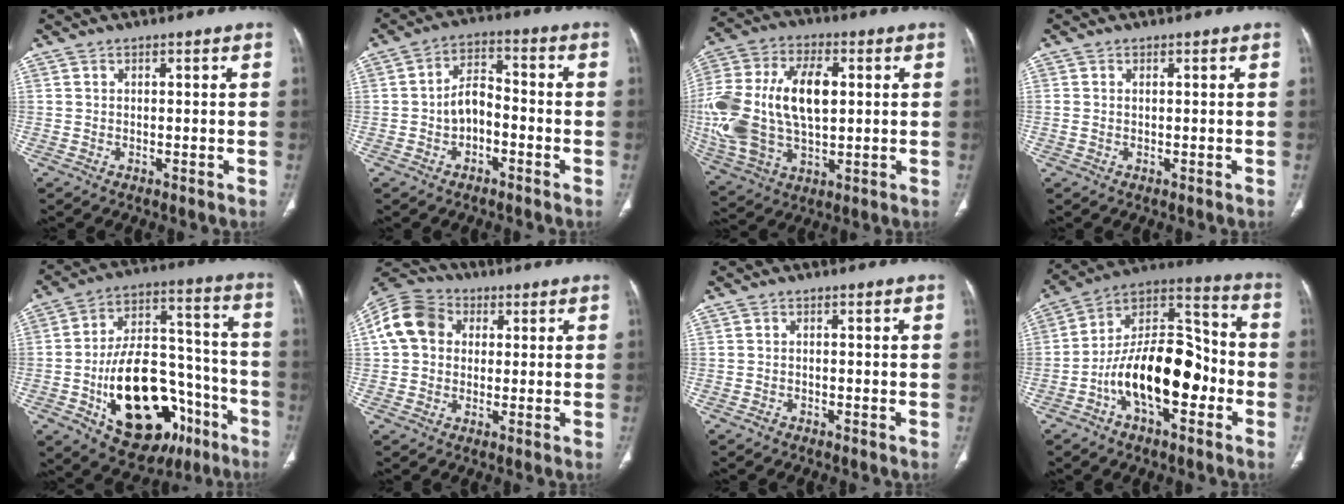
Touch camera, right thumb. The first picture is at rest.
{"total": 6.3, "force": [-1.9, 4.2, 4.3], "torque": [-0.061, 0.037, -0.041]}
{"total": 24.4, "force": [1.8, 14.1, 19.8], "torque": [-0.434, 0.008, 0.038]}
{"total": 0.9, "force": [0.1, 0.6, 0.7], "torque": [-0.027, 0.009, 0.007]}
{"total": 27.4, "force": [-10.4, 15.6, 20.0], "torque": [-0.310, 0.058, -0.146]}
{"total": 10.9, "force": [2.1, 9.1, 5.8], "torque": [-0.101, 0.021, 0.027]}
{"total": 0.7, "force": [-0.5, 0.4, 0.2], "torque": [-0.005, 0.002, -0.012]}
{"total": 20.0, "force": [-5.5, 10.1, 16.3], "torque": [-0.245, 0.062, -0.094]}